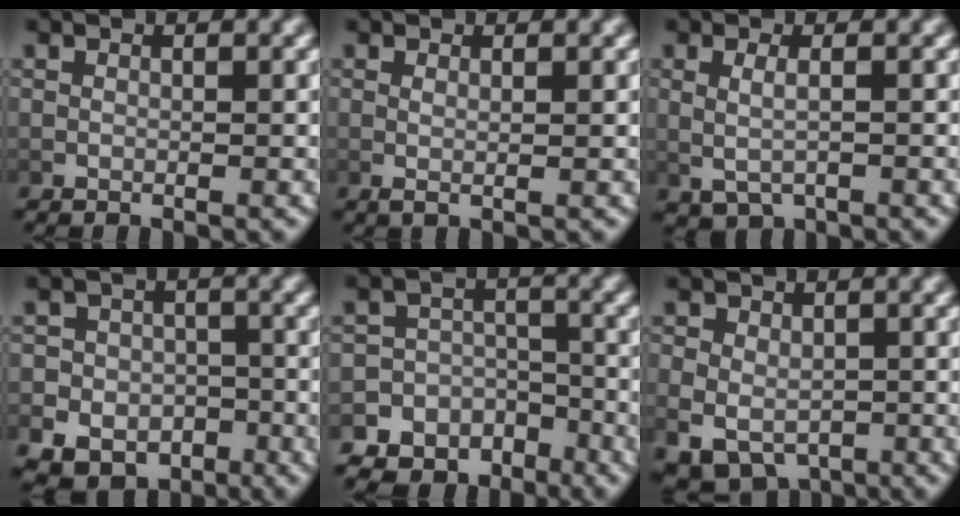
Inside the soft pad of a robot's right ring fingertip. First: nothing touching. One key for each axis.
{"total": 0.8, "fx": 0.2, "fy": -0.1, "fz": 0.7, "tx": -0.015, "ty": -0.011, "tz": 0.011}
{"total": 2.4, "fx": -0.1, "fy": 1.5, "fz": 1.8, "tx": -0.038, "ty": -0.010, "tz": 0.011}
{"total": 8.0, "fx": -5.0, "fy": 6.0, "fz": 1.9, "tx": -0.016, "ty": -0.028, "tz": -0.085}
{"total": 10.9, "fx": -6.8, "fy": 8.2, "fz": 2.4, "tx": -0.038, "ty": -0.024, "tz": -0.125}
{"total": 5.8, "fx": -3.2, "fy": 4.2, "fz": 2.4, "tx": -0.053, "ty": -0.040, "tz": -0.033}